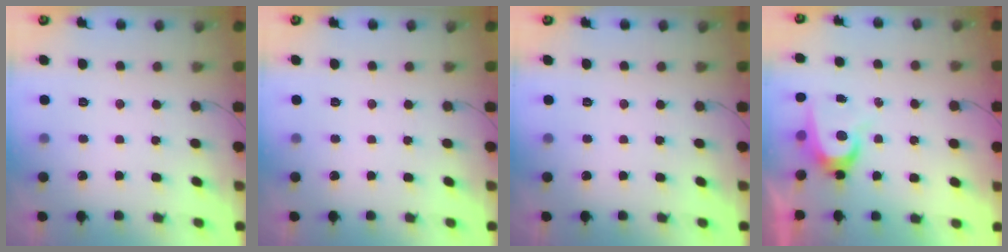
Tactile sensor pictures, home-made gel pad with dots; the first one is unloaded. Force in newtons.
{"total": 0.0}
{"total": 0.0}
{"total": 7.3, "press": 7.2, "slide": 0.3}